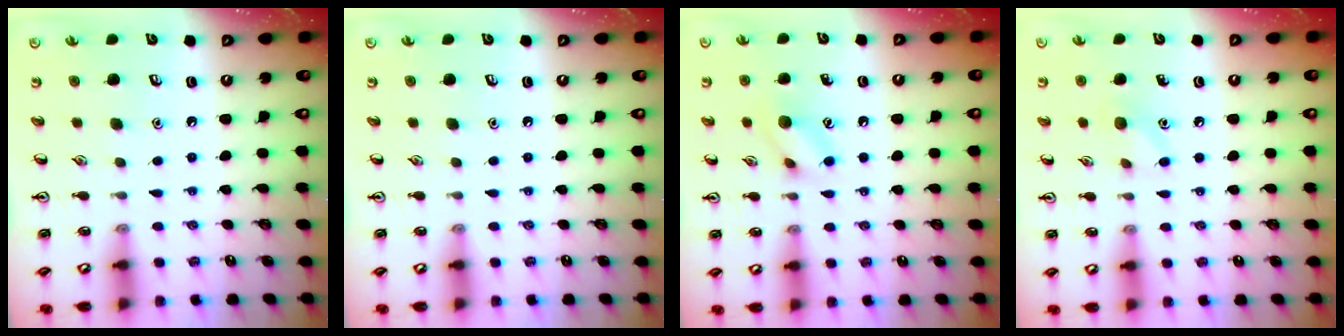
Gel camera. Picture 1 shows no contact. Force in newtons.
{"total": 0.0}
{"total": 7.8, "press": 7.8, "slide": 0.5}
{"total": 6.9, "press": 6.6, "slide": 2.1}